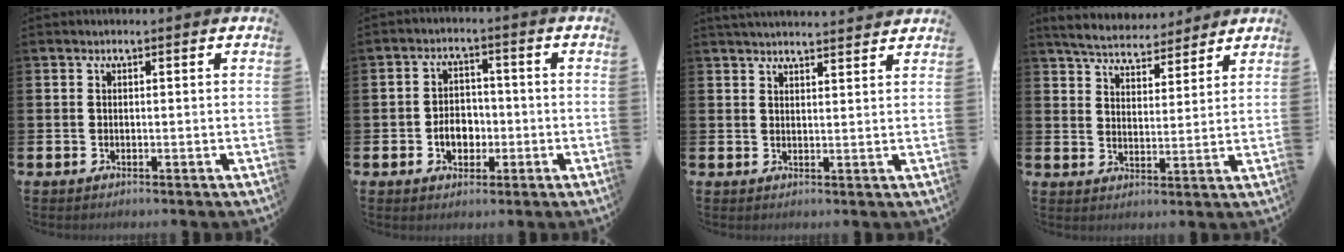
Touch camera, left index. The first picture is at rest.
{"total": 4.1, "force": [-1.1, 3.1, 2.5], "torque": [-0.035, 0.001, -0.027]}
{"total": 3.1, "force": [3.1, -0.1, 0.2], "torque": [-0.006, -0.016, 0.055]}
{"total": 5.5, "force": [5.4, 1.0, 0.8], "torque": [-0.042, -0.027, 0.097]}